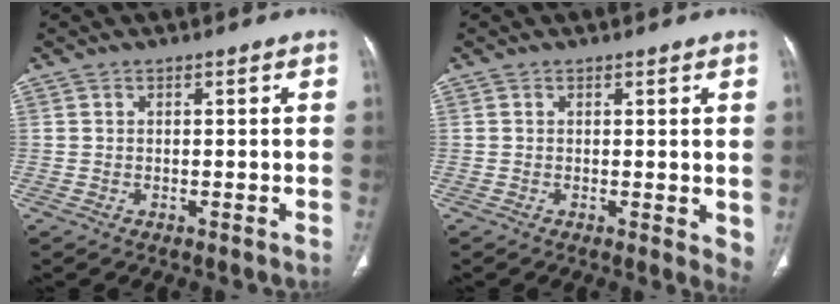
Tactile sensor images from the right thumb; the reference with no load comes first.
{"total": 3.5, "force": [0.2, 1.4, 3.2], "torque": [-0.039, -0.011, 0.003]}